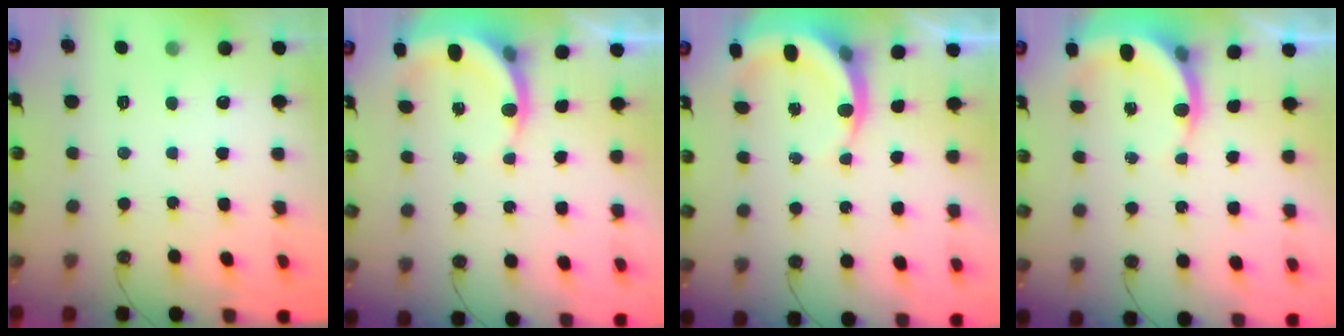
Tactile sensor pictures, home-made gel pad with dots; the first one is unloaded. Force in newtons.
{"total": 6.3, "press": 6.1, "slide": 1.4}
{"total": 7.0, "press": 6.9, "slide": 0.9}
{"total": 6.3, "press": 6.1, "slide": 1.4}